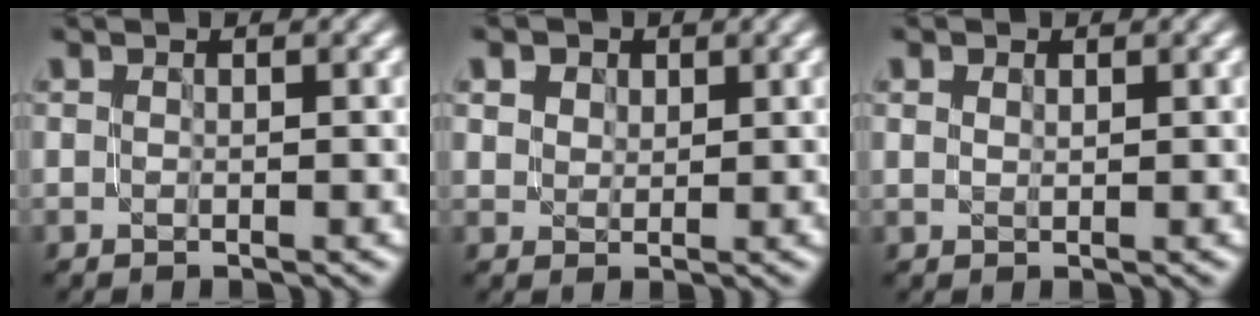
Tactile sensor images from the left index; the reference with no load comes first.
{"total": 3.9, "force": [2.6, 2.4, 1.5], "torque": [-0.049, 0.014, 0.039]}
{"total": 0.7, "force": [0.6, 0.4, 0.1], "torque": [-0.002, 0.000, 0.010]}